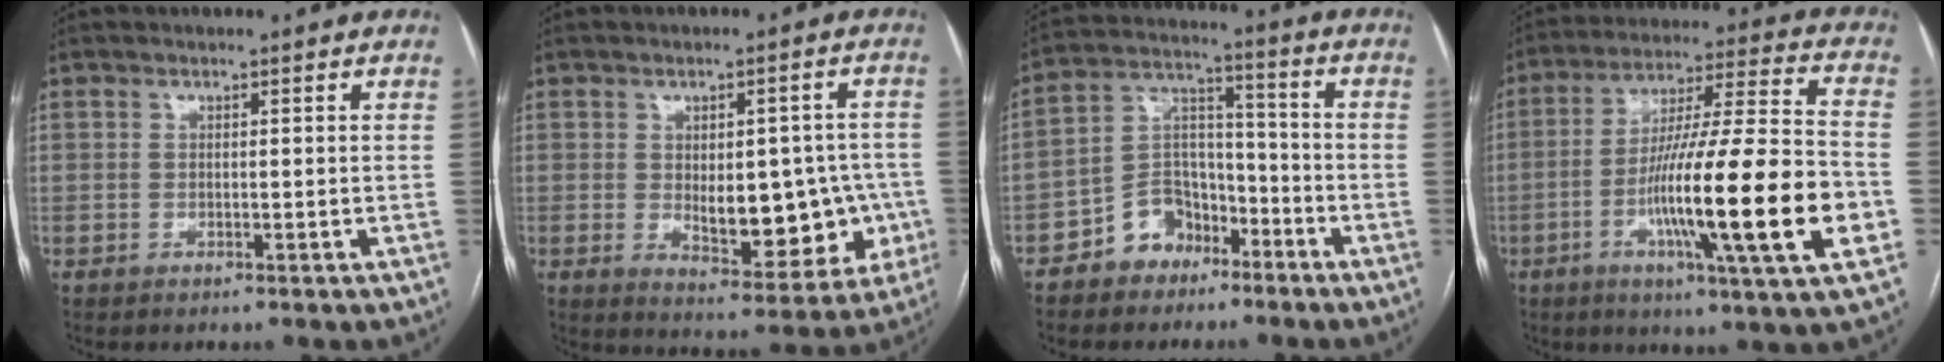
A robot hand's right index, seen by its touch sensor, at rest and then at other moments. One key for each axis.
{"total": 12.7, "fx": -1.5, "fy": 6.2, "fz": 11.0, "tx": -0.136, "ty": 0.013, "tz": 0.001}
{"total": 8.6, "fx": -5.5, "fy": 5.8, "fz": 3.1, "tx": -0.067, "ty": 0.028, "tz": -0.096}
{"total": 22.7, "fx": -6.0, "fy": 0.4, "fz": 21.8, "tx": -0.349, "ty": -0.016, "tz": -0.103}